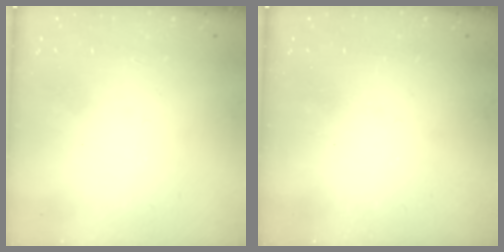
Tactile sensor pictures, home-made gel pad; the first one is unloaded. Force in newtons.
{"total": 0.0}